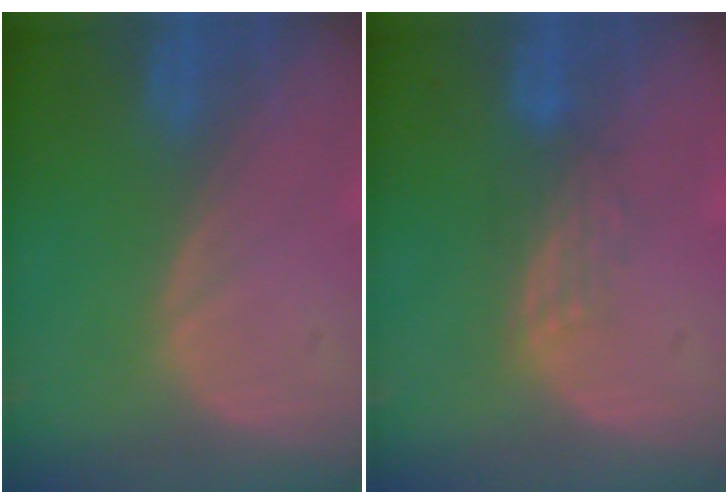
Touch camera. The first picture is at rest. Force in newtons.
{"total": 2.8, "press": 2.4, "slide": 1.4}